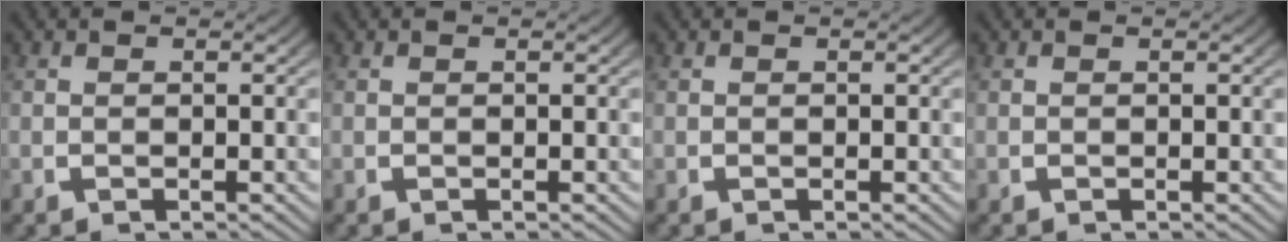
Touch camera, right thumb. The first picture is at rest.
{"total": 0.0}
{"total": 0.0}
{"total": 0.0}